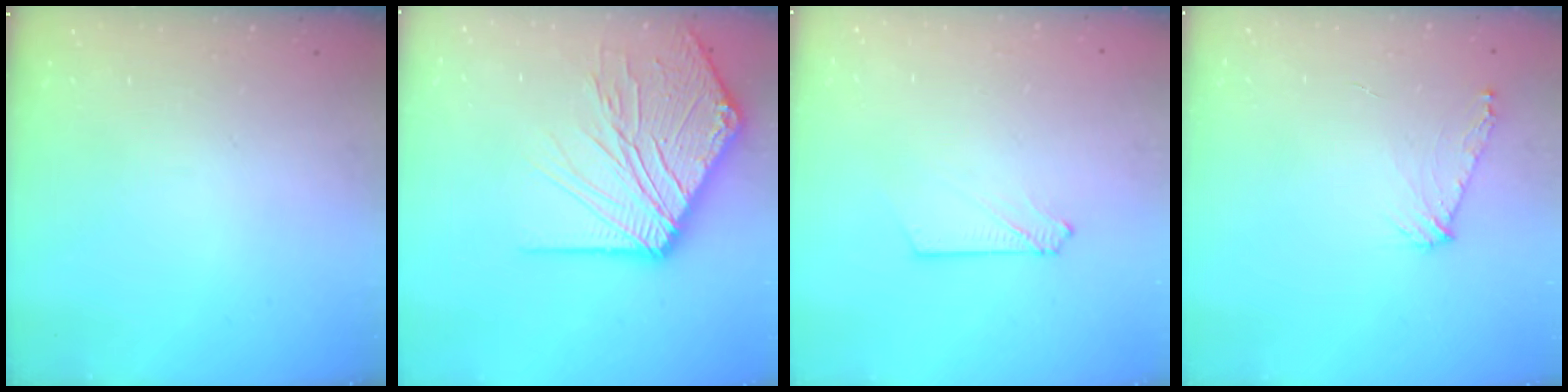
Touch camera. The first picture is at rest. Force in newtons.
{"total": 19.9, "press": 19.8, "slide": 2.6}
{"total": 3.0, "press": 3.0, "slide": 0.4}
{"total": 6.6, "press": 6.6, "slide": 0.9}